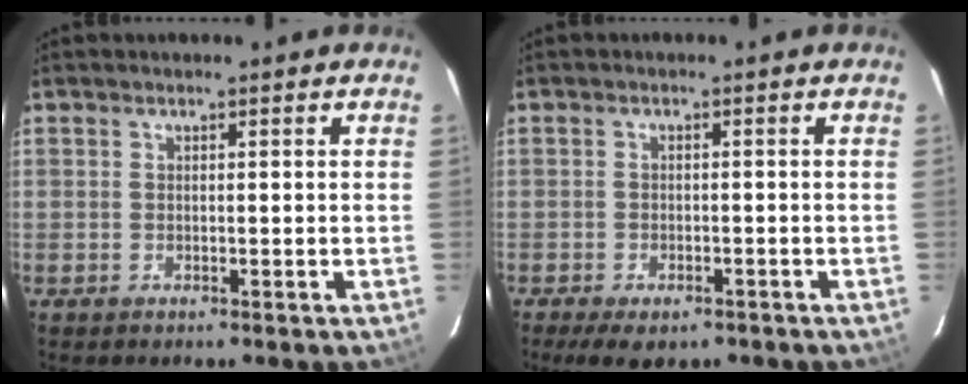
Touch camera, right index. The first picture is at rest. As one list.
[{"total": 7.3, "force": [-5.2, 3.1, 4.0], "torque": [-0.092, -0.020, -0.076]}]